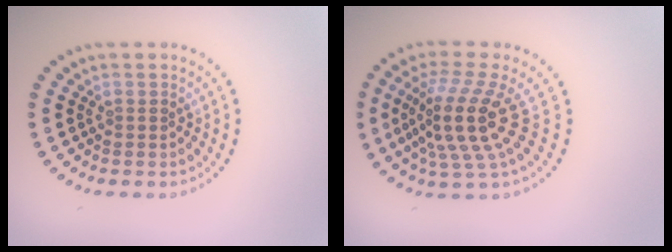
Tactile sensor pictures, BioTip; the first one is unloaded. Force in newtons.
{"total": 5.3, "press": 3.9, "slide": 3.6}